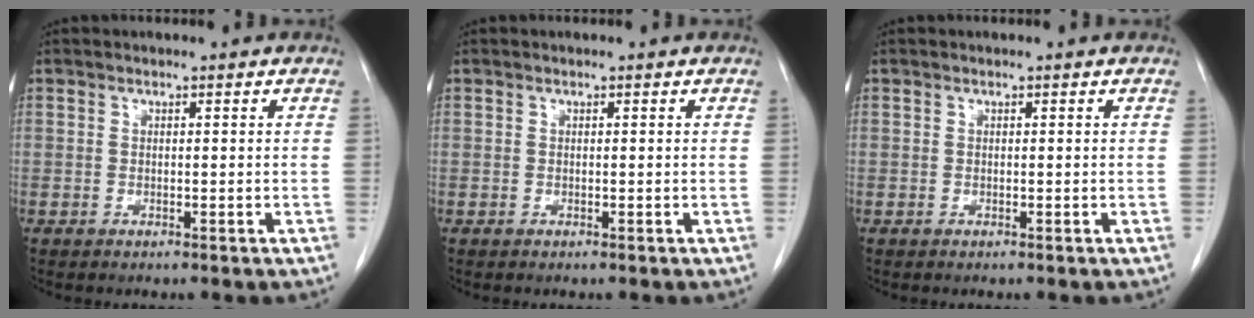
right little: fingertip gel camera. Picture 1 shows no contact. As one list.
[{"total": 0.0}, {"total": 0.0}]